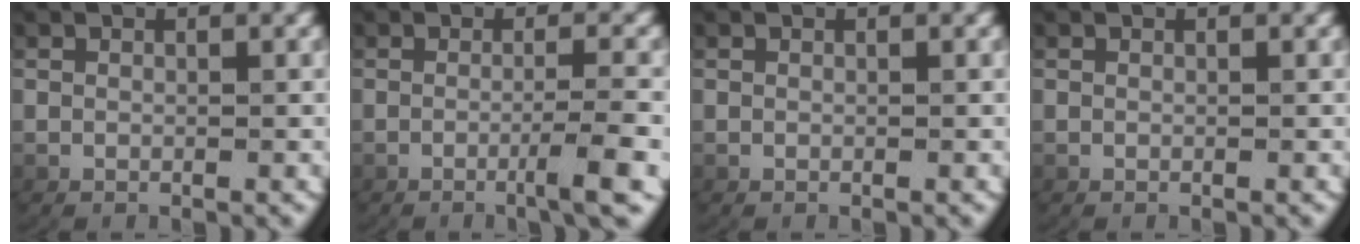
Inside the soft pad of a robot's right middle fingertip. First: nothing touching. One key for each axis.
{"total": 3.5, "fx": -1.3, "fy": 0.0, "fz": 3.3, "tx": -0.049, "ty": 0.004, "tz": -0.022}
{"total": 0.0}
{"total": 0.0}